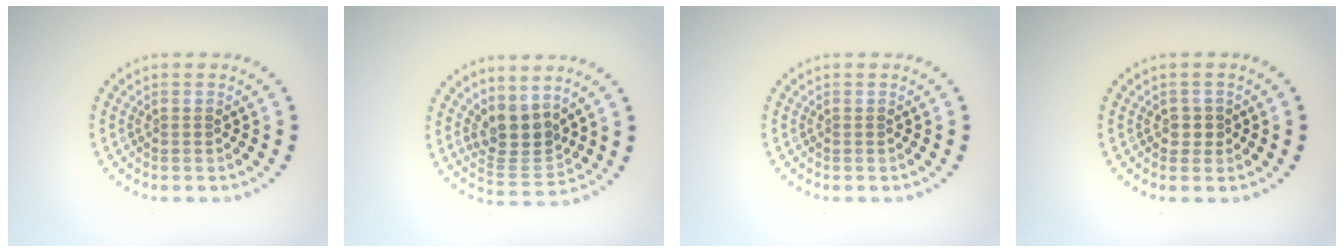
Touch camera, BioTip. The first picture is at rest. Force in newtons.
{"total": 3.6, "press": 3.2, "slide": 1.6}
{"total": 0.0}
{"total": 1.2, "press": 1.1, "slide": 0.6}